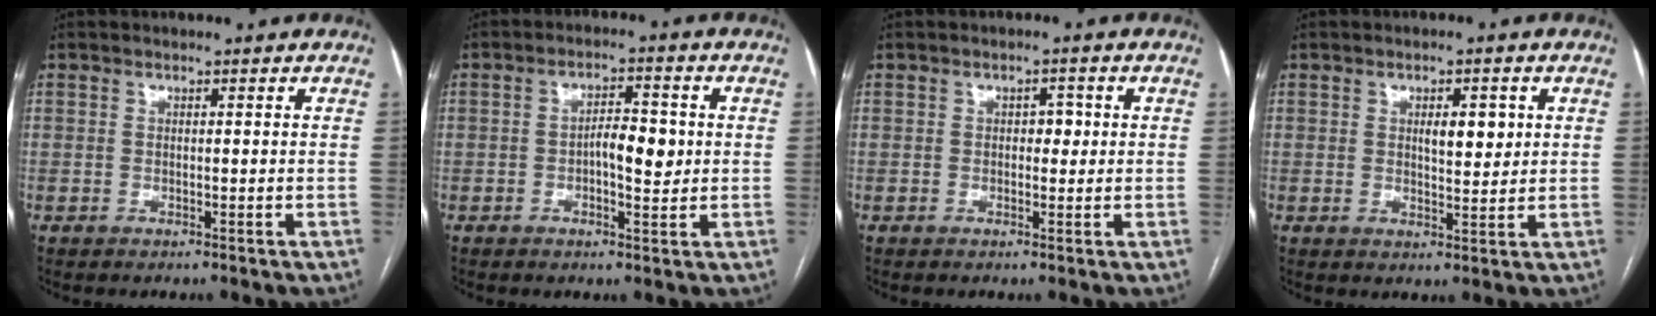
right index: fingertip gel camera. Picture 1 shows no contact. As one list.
[{"total": 5.2, "force": [-0.2, 1.9, 4.8], "torque": [-0.078, 0.008, -0.003]}, {"total": 2.4, "force": [0.2, 1.5, 1.8], "torque": [-0.019, 0.010, 0.002]}, {"total": 4.2, "force": [1.2, 1.6, 3.6], "torque": [-0.053, 0.000, 0.019]}]